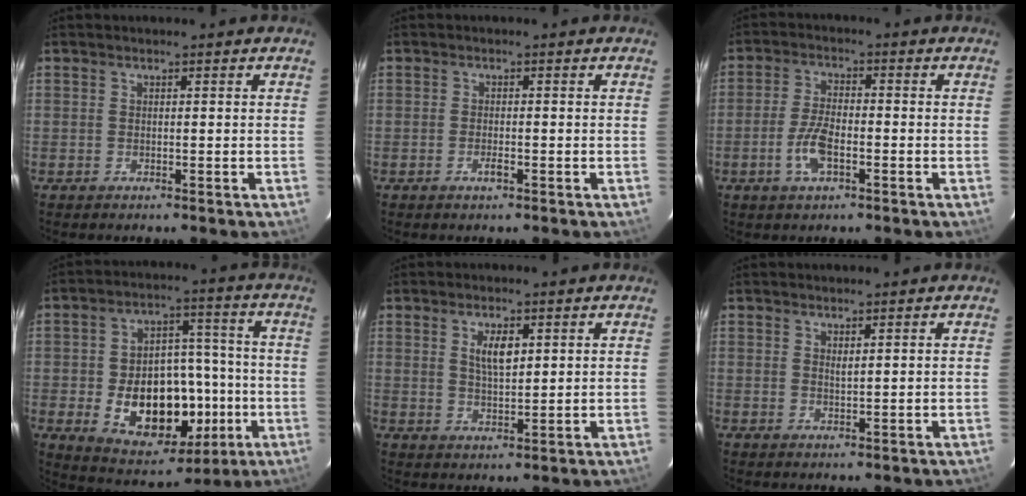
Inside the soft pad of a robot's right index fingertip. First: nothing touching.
{"total": 1.5, "force": [-0.7, 0.5, 1.2], "torque": [-0.024, -0.001, -0.013]}
{"total": 6.2, "force": [-2.3, 2.5, 5.1], "torque": [-0.111, 0.001, -0.044]}
{"total": 19.0, "force": [-4.6, 12.5, 13.6], "torque": [-0.258, 0.018, -0.043]}
{"total": 4.6, "force": [1.7, 2.0, 3.8], "torque": [-0.066, 0.000, 0.032]}
{"total": 1.0, "force": [0.7, 0.2, 0.7], "torque": [-0.013, 0.000, 0.012]}